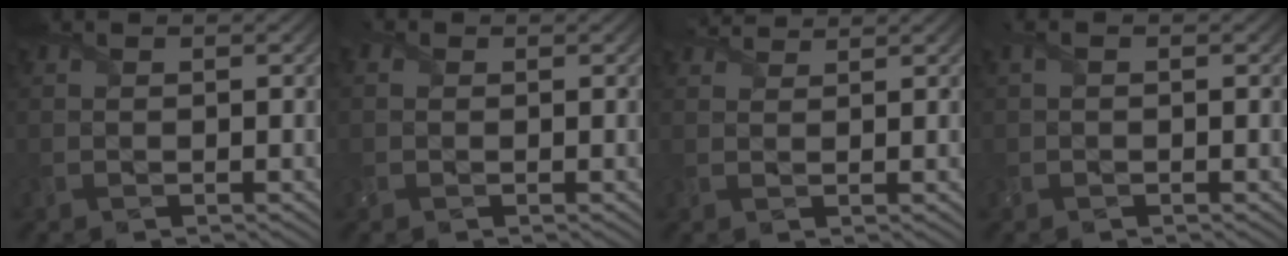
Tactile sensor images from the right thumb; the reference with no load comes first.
{"total": 1.5, "force": [0.0, 1.4, 0.5], "torque": [-0.015, -0.001, -0.001]}
{"total": 2.4, "force": [2.2, 0.4, 0.7], "torque": [-0.021, 0.004, 0.043]}
{"total": 1.1, "force": [0.1, 0.6, 0.9], "torque": [-0.027, 0.005, 0.000]}